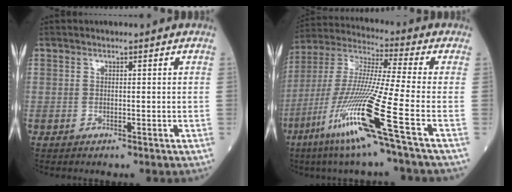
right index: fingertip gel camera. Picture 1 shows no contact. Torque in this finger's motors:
{"motor_torque": [1.66, -0.47, 1.05, 0.21]}